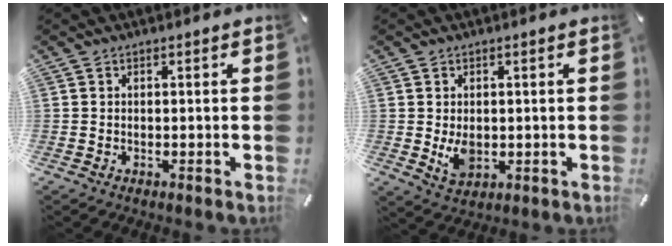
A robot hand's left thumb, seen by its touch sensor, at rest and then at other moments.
{"total": 5.1, "force": [-0.2, 3.9, 3.4], "torque": [-0.056, -0.004, -0.002]}